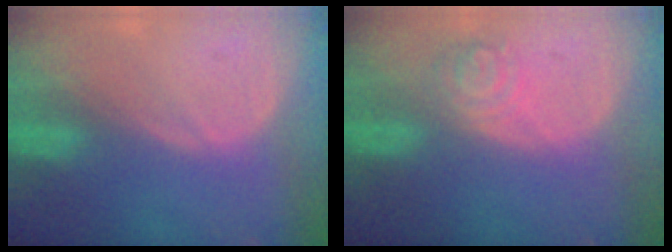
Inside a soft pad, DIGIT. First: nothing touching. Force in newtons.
{"total": 4.6, "press": 4.2, "slide": 1.8}